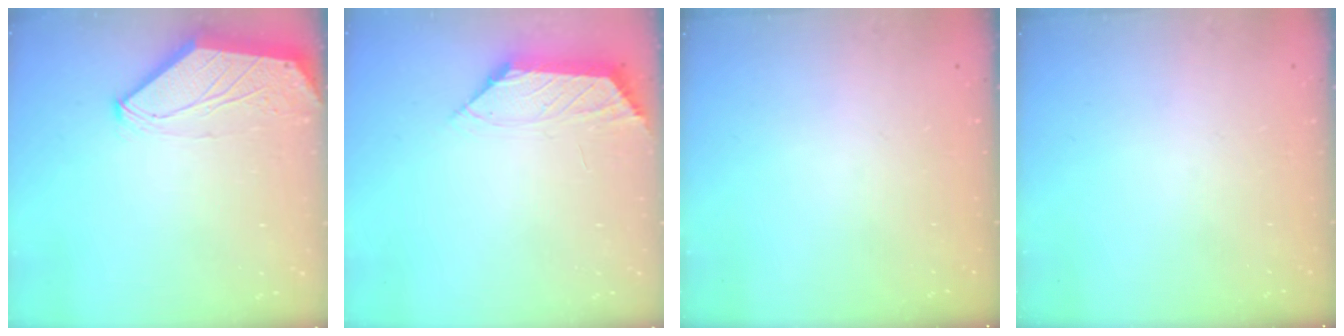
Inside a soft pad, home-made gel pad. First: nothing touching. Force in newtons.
{"total": 3.2, "press": 3.1, "slide": 0.6}
{"total": 0.0}
{"total": 0.0}